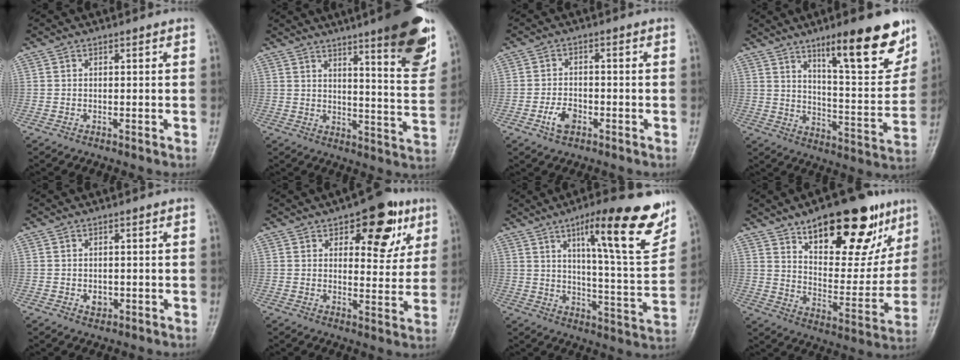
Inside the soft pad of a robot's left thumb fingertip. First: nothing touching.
{"total": 17.5, "force": [10.5, 2.8, 13.7], "torque": [-0.155, -0.062, 0.141]}
{"total": 4.1, "force": [-1.9, 2.5, 2.6], "torque": [-0.044, 0.012, -0.037]}
{"total": 17.7, "force": [11.2, 4.0, 13.2], "torque": [-0.154, -0.069, 0.175]}
{"total": 2.0, "force": [-0.3, 1.6, 1.1], "torque": [-0.010, 0.000, 0.000]}
{"total": 12.7, "force": [6.1, 6.4, 9.2], "torque": [-0.073, -0.020, 0.077]}
{"total": 19.6, "force": [11.1, 3.7, 15.7], "torque": [-0.189, -0.054, 0.165]}
{"total": 23.9, "force": [13.9, 10.7, 16.2], "torque": [-0.178, -0.048, 0.215]}